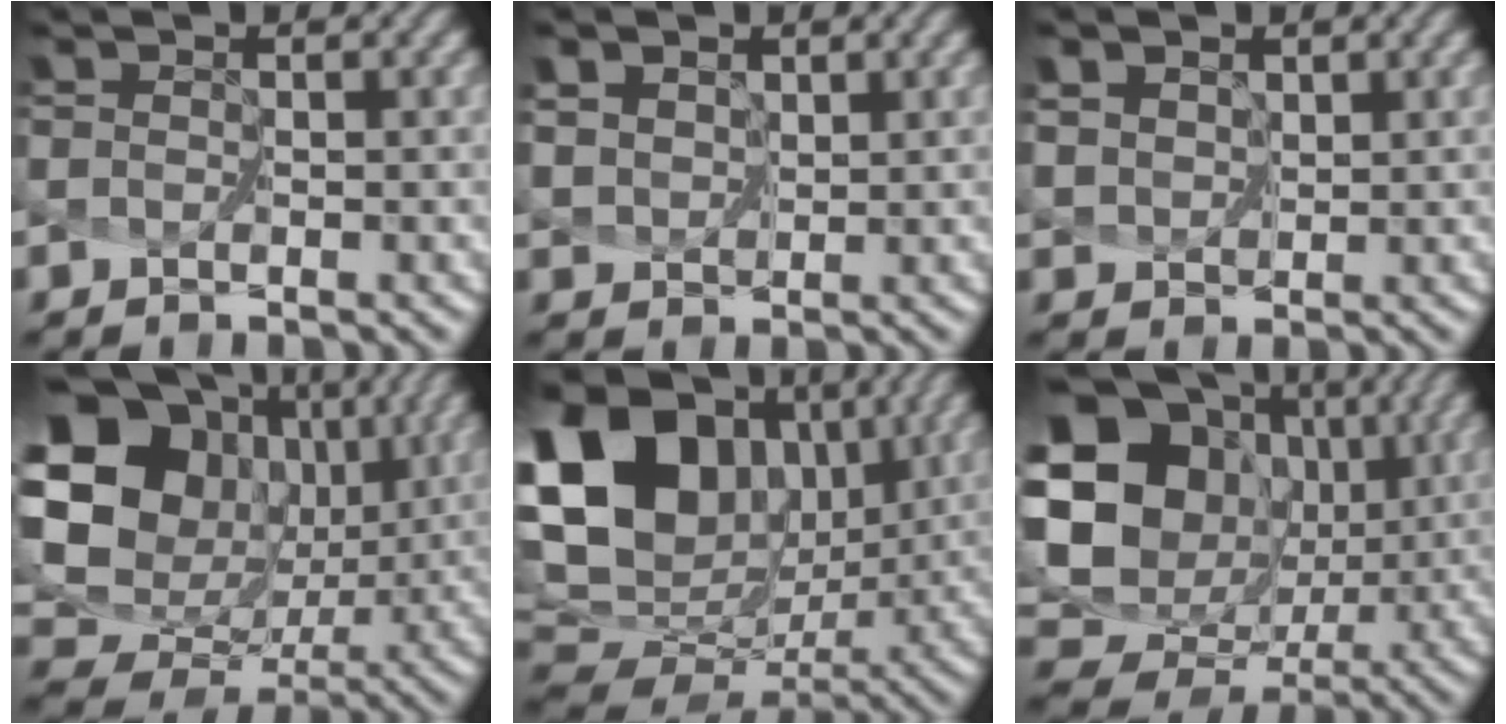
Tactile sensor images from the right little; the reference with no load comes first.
{"total": 2.6, "force": [1.7, 1.8, 0.7], "torque": [0.003, 0.011, 0.026]}
{"total": 2.3, "force": [1.6, 1.5, 0.6], "torque": [0.008, 0.008, 0.022]}
{"total": 17.0, "force": [5.6, 13.6, 8.5], "torque": [-0.196, 0.022, 0.117]}
{"total": 19.4, "force": [7.6, 14.3, 10.7], "torque": [-0.226, 0.044, 0.149]}
{"total": 18.2, "force": [4.9, 15.3, 8.4], "torque": [-0.193, 0.021, 0.091]}